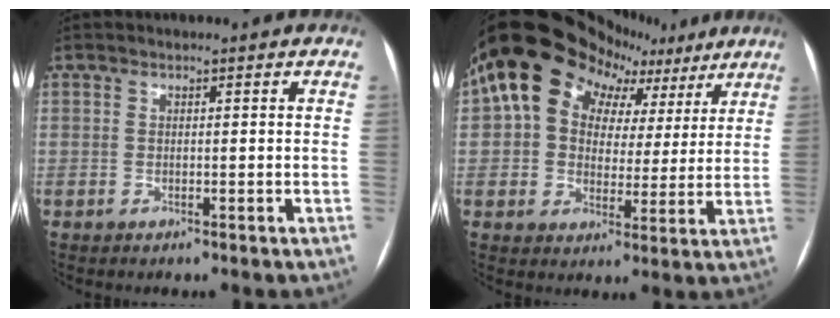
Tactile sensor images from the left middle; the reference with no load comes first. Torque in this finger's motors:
{"motor_torque": [1.94, -0.20, 1.06, 0.21]}